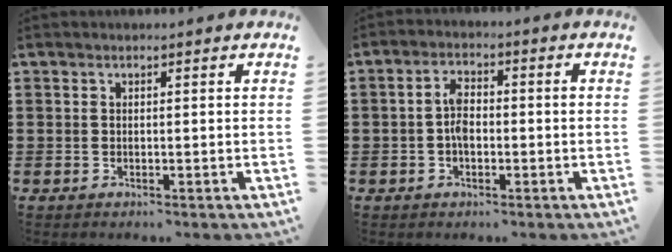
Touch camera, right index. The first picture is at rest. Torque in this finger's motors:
{"motor_torque": [1.05, -0.38, 0.33, 0.12]}